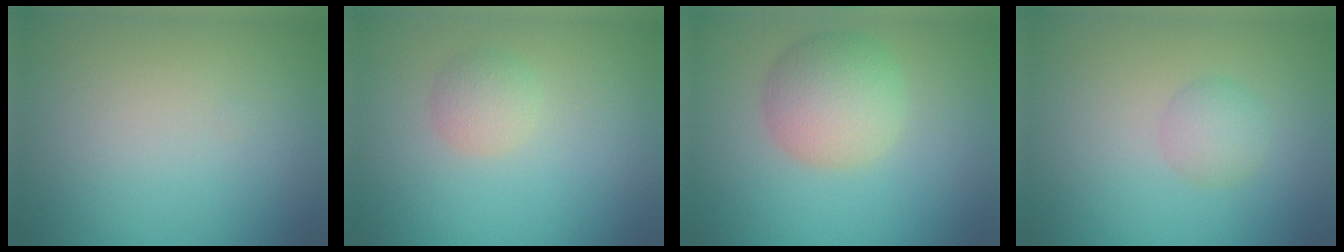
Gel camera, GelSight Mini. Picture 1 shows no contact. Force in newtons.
{"total": 1.9, "press": 1.9, "slide": 0.1}
{"total": 4.8, "press": 4.8, "slide": 0.1}
{"total": 1.9, "press": 1.9, "slide": 0.0}